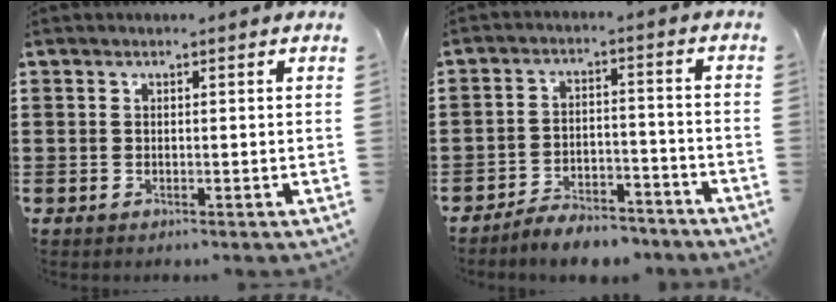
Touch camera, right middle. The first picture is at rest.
{"total": 5.0, "force": [-5.0, 0.6, 0.6], "torque": [-0.011, 0.009, -0.101]}